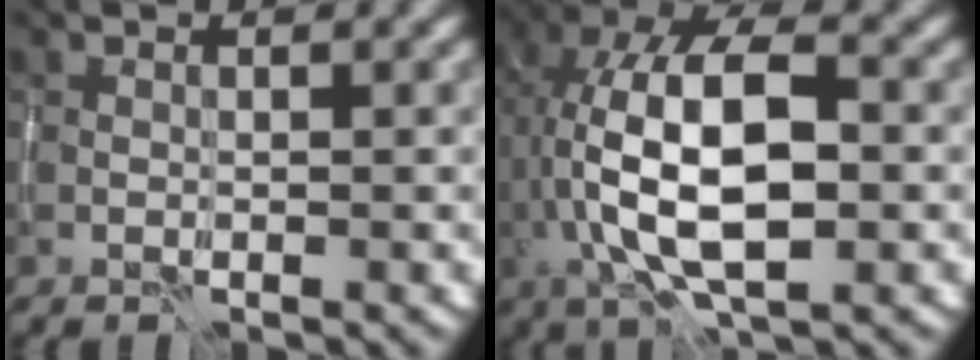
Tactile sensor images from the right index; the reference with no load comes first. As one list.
[{"total": 11.8, "force": [-0.2, 5.2, 10.6], "torque": [-0.196, 0.020, -0.013]}]